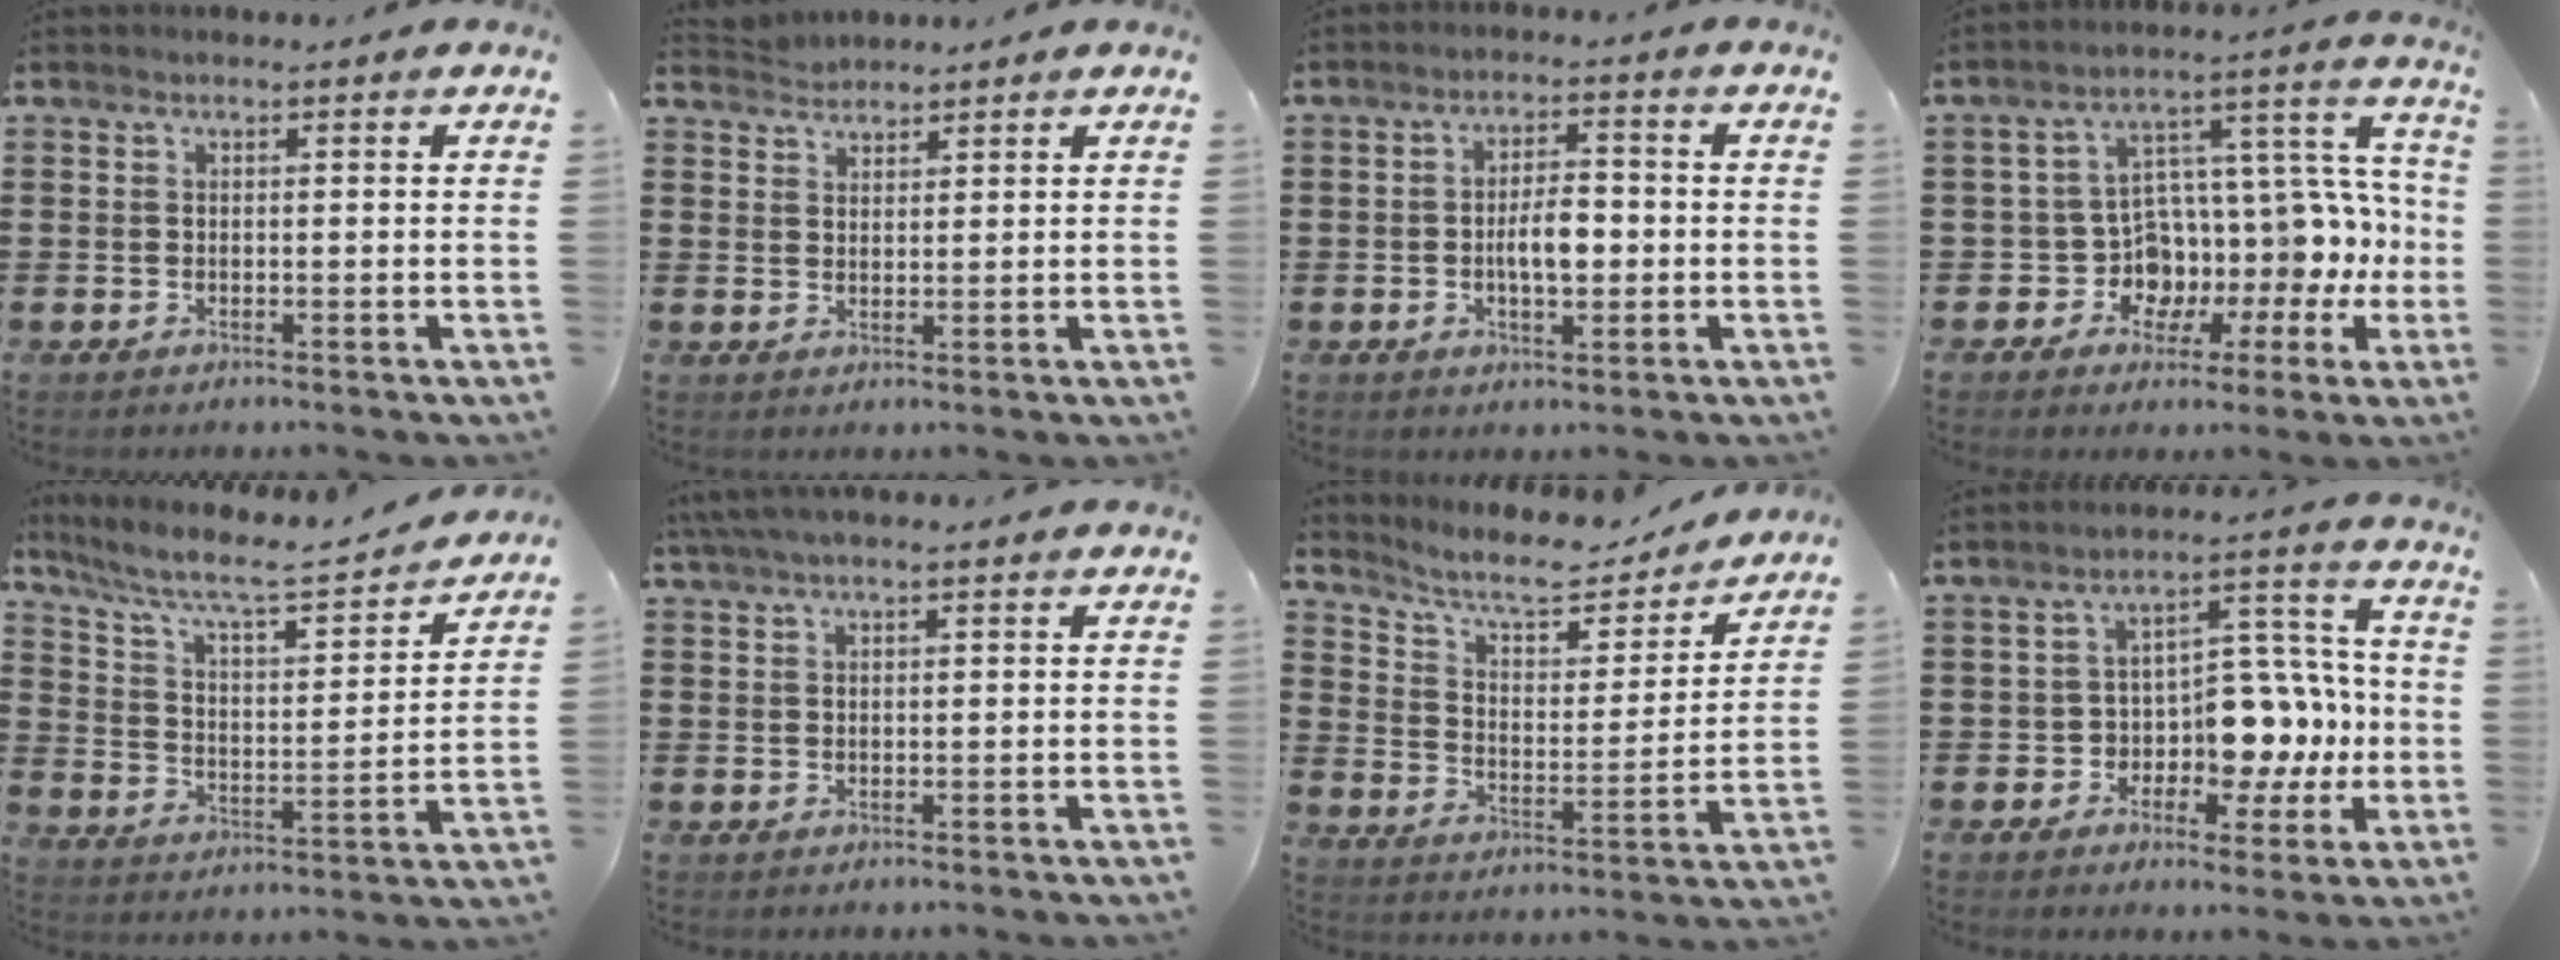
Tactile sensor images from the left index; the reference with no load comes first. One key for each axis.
{"total": 2.2, "fx": 2.2, "fy": 0.2, "fz": -0.4, "tx": 0.000, "ty": -0.001, "tz": 0.044}
{"total": 5.1, "fx": -0.6, "fy": 2.0, "fz": 4.6, "tx": -0.084, "ty": 0.000, "tz": -0.018}
{"total": 7.6, "fx": 1.2, "fy": 6.2, "fz": 4.2, "tx": -0.094, "ty": -0.059, "tz": 0.024}
{"total": 6.6, "fx": 5.5, "fy": 0.8, "fz": 3.6, "tx": -0.095, "ty": -0.040, "tz": 0.086}
{"total": 2.6, "fx": 2.0, "fy": 0.3, "fz": 1.7, "tx": -0.037, "ty": 0.002, "tz": 0.038}
{"total": 7.2, "fx": 6.3, "fy": 2.0, "fz": 2.8, "tx": -0.076, "ty": -0.041, "tz": 0.106}
{"total": 8.3, "fx": -0.8, "fy": 6.7, "fz": 4.8, "tx": -0.085, "ty": 0.000, "tz": -0.009}